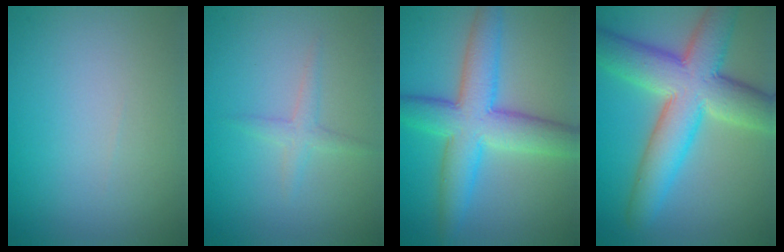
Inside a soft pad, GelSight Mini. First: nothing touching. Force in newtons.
{"total": 1.5, "press": 1.5, "slide": 0.1}
{"total": 7.7, "press": 7.7, "slide": 0.1}
{"total": 10.0, "press": 10.0, "slide": 0.6}